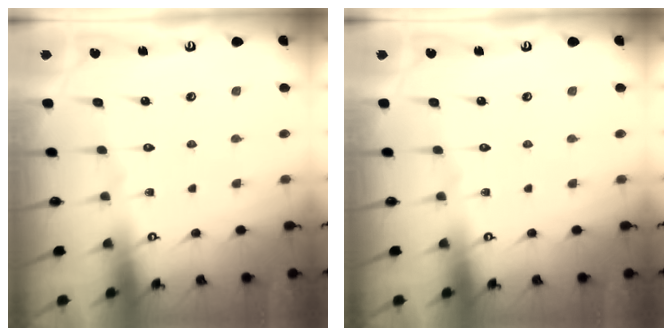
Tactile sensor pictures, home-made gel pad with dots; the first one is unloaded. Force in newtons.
{"total": 0.0}